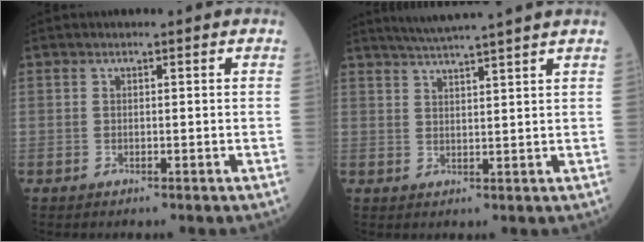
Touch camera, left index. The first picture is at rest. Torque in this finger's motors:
{"motor_torque": [0.82, -1.32, -0.03, 0.07]}